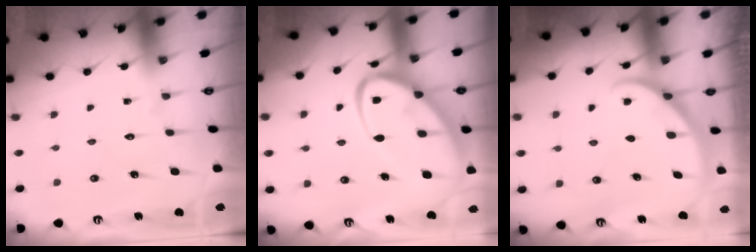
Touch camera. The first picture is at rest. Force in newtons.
{"total": 15.6, "press": 15.5, "slide": 1.5}
{"total": 2.5, "press": 2.5, "slide": 0.2}